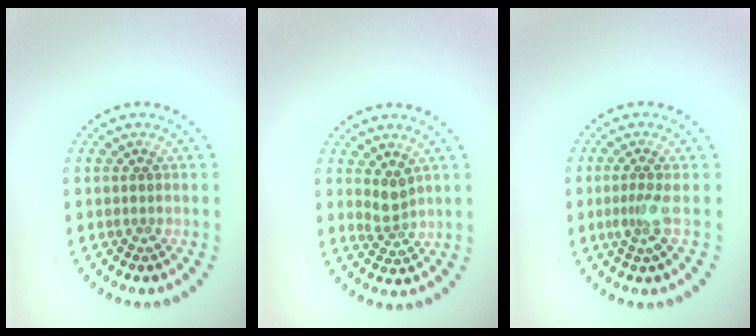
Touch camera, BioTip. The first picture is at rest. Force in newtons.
{"total": 2.0, "press": 1.6, "slide": 1.2}
{"total": 2.0, "press": 1.5, "slide": 1.3}